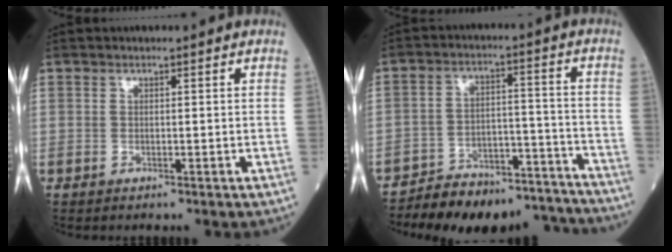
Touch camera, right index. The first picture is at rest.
{"total": 18.1, "force": [-16.9, 4.6, 4.5], "torque": [-0.068, 0.028, -0.239]}